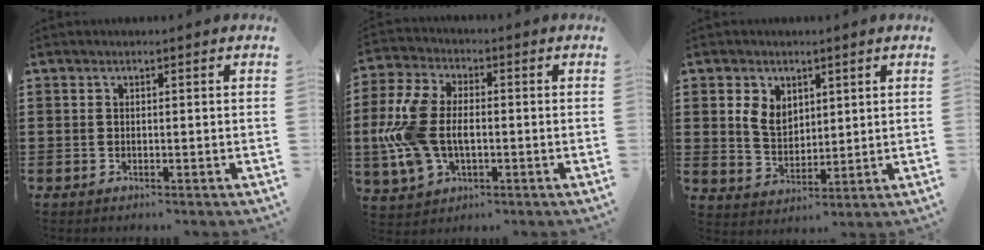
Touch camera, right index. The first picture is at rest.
{"total": 10.0, "force": [-1.0, 6.1, 7.9], "torque": [-0.210, -0.005, -0.028]}
{"total": 5.0, "force": [2.0, 3.9, 2.5], "torque": [-0.055, 0.010, 0.035]}